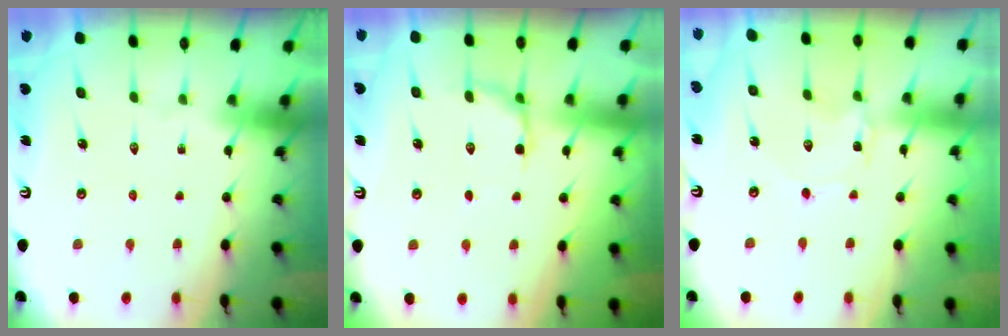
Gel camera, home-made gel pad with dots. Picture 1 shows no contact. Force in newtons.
{"total": 5.5, "press": 5.1, "slide": 2.0}
{"total": 0.6, "press": 0.6, "slide": 0.1}